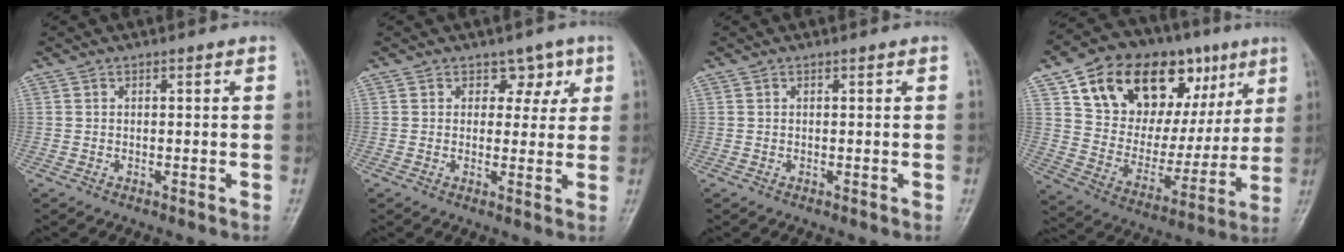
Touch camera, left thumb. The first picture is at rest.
{"total": 4.0, "force": [2.0, 3.0, 1.7], "torque": [0.014, -0.007, 0.023]}
{"total": 0.0}
{"total": 27.1, "force": [12.3, 16.3, 17.8], "torque": [-0.229, 0.001, 0.209]}